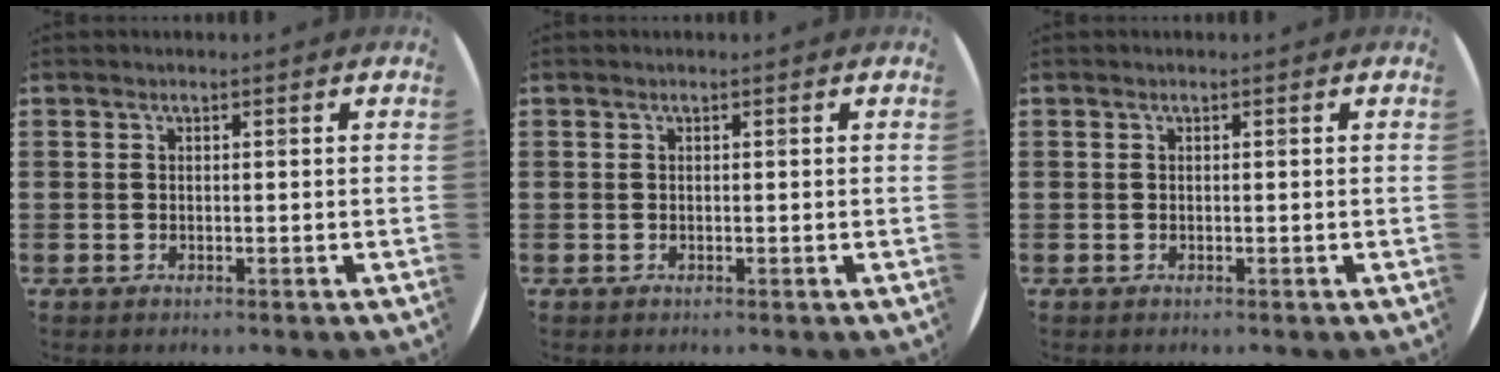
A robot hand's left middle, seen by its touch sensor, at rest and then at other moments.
{"total": 0.0}
{"total": 0.0}